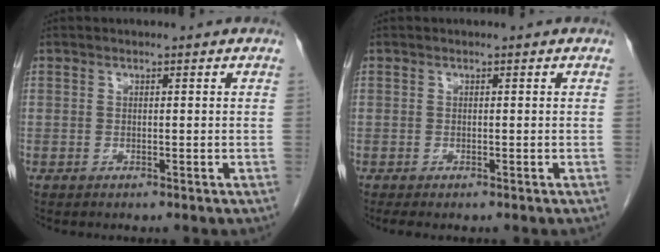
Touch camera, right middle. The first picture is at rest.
{"total": 1.4, "force": [-1.1, 0.4, 0.7], "torque": [-0.009, -0.004, -0.013]}